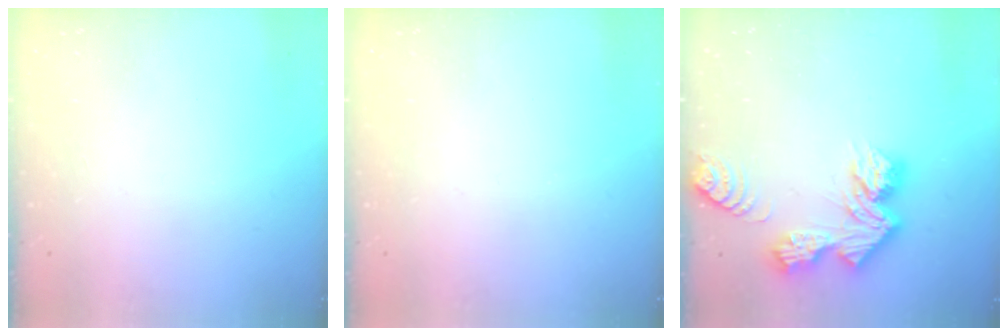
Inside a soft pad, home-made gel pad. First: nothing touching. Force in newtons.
{"total": 0.0}
{"total": 12.2, "press": 12.1, "slide": 1.0}